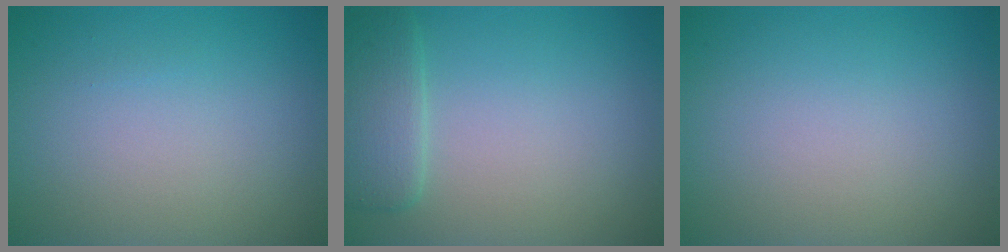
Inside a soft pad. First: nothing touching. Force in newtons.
{"total": 2.4, "press": 1.7, "slide": 1.7}
{"total": 0.0}